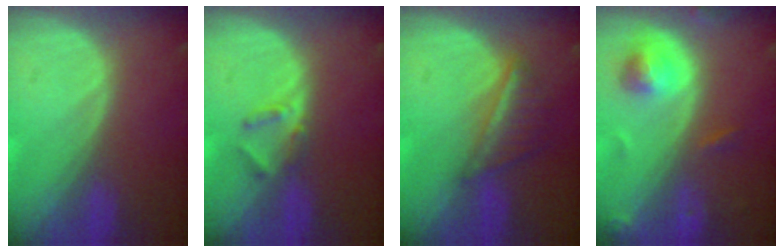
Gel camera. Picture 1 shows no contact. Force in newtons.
{"total": 2.5, "press": 2.3, "slide": 1.0}
{"total": 5.6, "press": 5.1, "slide": 2.3}
{"total": 5.0, "press": 4.8, "slide": 1.5}